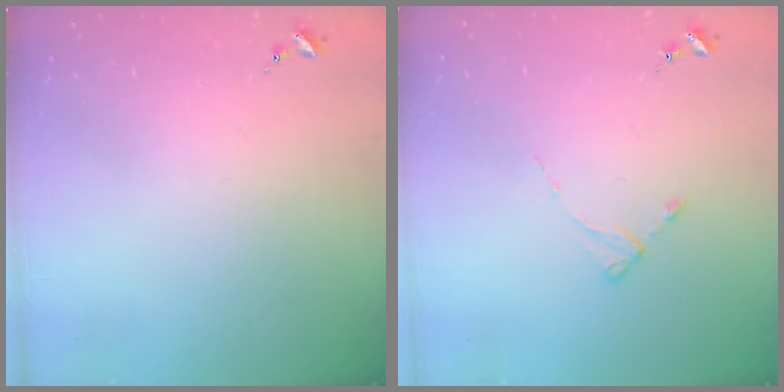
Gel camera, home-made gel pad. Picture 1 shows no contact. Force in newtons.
{"total": 2.1, "press": 2.0, "slide": 0.4}